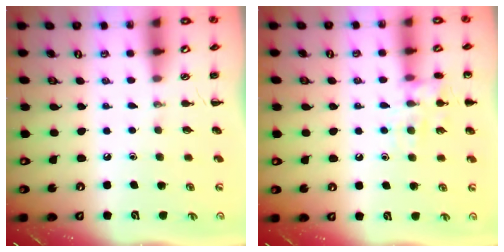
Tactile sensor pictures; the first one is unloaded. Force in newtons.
{"total": 10.5, "press": 10.5, "slide": 0.8}